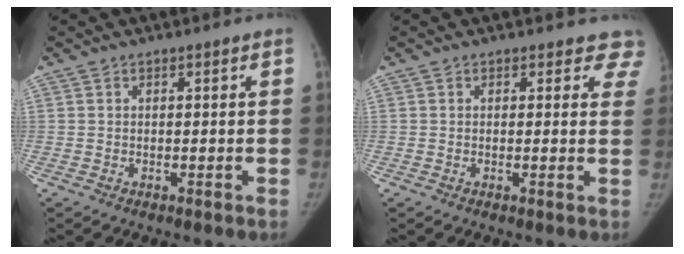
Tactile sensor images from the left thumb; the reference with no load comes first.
{"total": 4.8, "force": [4.2, 2.4, 0.1], "torque": [0.047, -0.015, 0.015]}